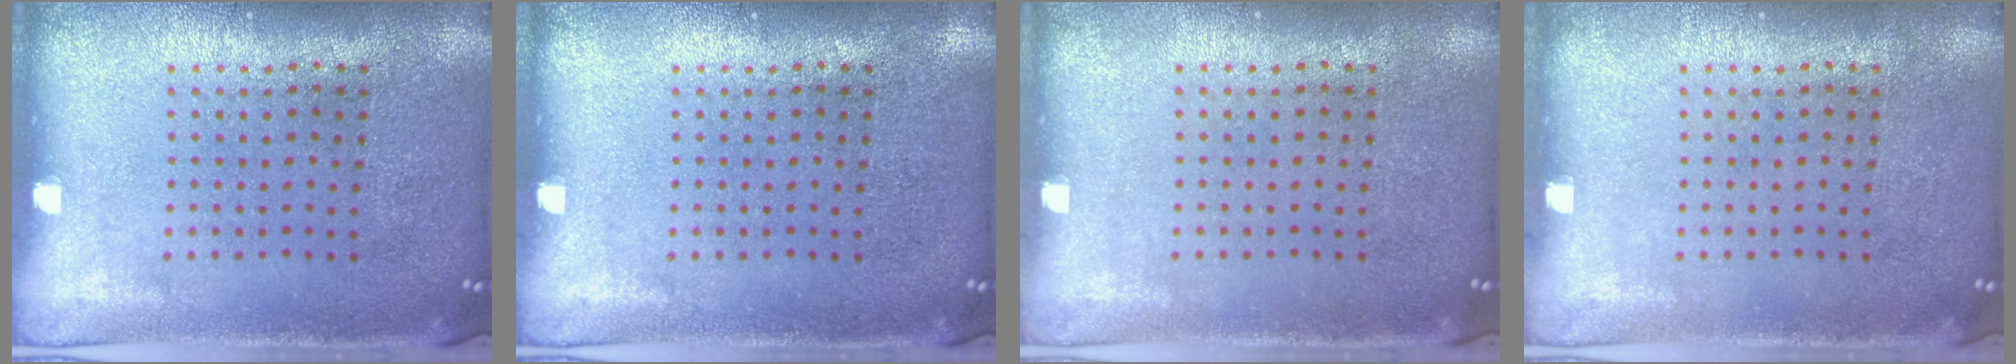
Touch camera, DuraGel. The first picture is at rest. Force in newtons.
{"total": 0.0}
{"total": 0.0}
{"total": 0.0}